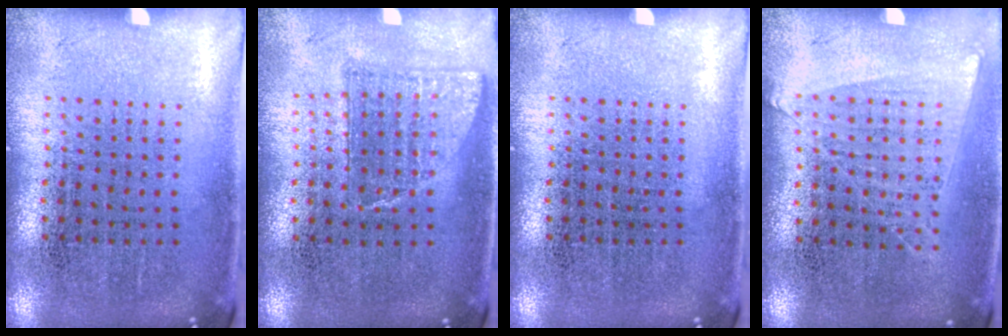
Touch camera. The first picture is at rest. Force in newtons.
{"total": 0.8, "press": 0.7, "slide": 0.3}
{"total": 0.0}
{"total": 1.1, "press": 1.0, "slide": 0.4}